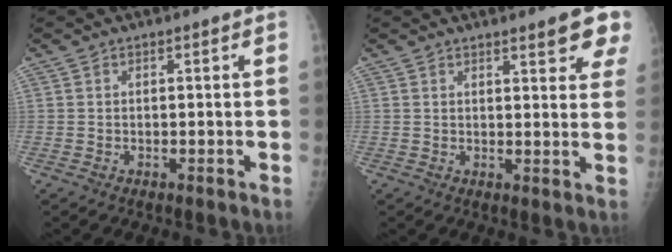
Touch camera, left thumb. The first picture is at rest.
{"total": 6.7, "force": [4.2, 1.7, 4.9], "torque": [-0.038, -0.016, 0.047]}